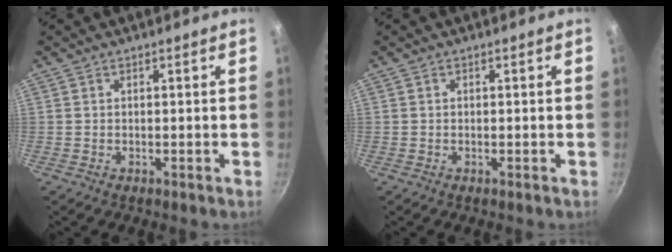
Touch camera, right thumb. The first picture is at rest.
{"total": 0.0}